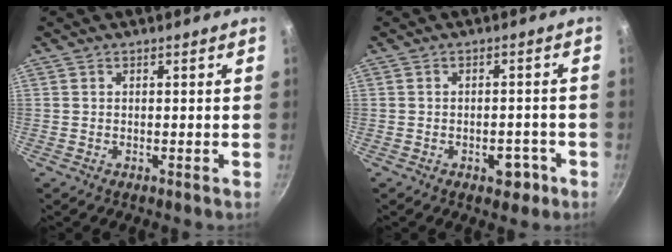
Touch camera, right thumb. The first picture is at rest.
{"total": 7.0, "force": [-3.3, 4.3, 4.5], "torque": [-0.028, 0.028, -0.036]}